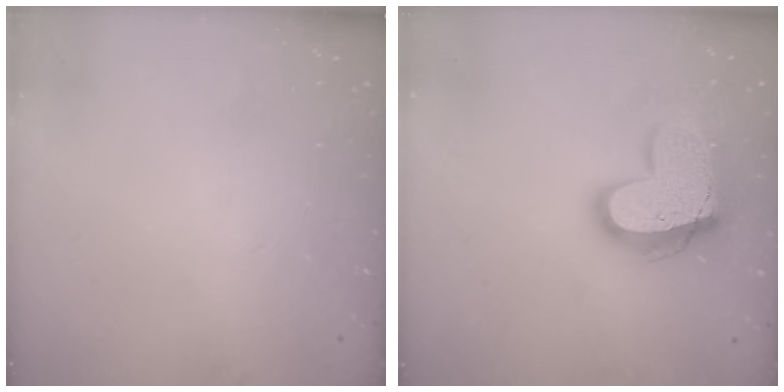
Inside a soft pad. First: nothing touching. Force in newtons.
{"total": 16.8, "press": 16.7, "slide": 1.5}